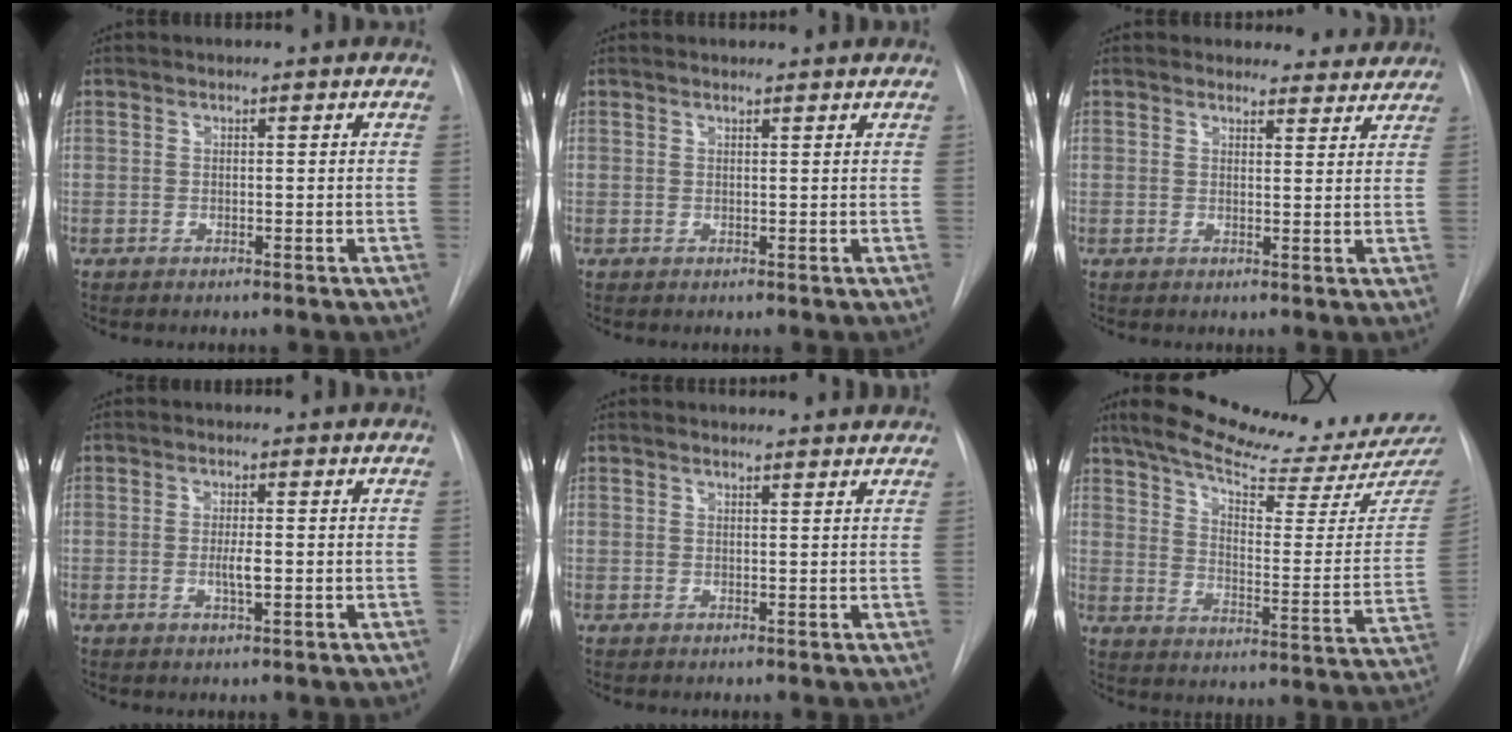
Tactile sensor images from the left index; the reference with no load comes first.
{"total": 2.6, "force": [2.6, 0.4, 0.4], "torque": [-0.012, 0.016, 0.030]}
{"total": 5.9, "force": [5.4, 2.2, -0.3], "torque": [0.026, -0.009, 0.044]}
{"total": 2.3, "force": [-0.2, 0.4, 2.2], "torque": [-0.043, -0.003, -0.004]}
{"total": 6.7, "force": [6.5, 1.1, 1.2], "torque": [-0.007, 0.013, 0.061]}
{"total": 22.1, "force": [20.0, 0.4, 9.4], "torque": [-0.146, -0.085, 0.269]}